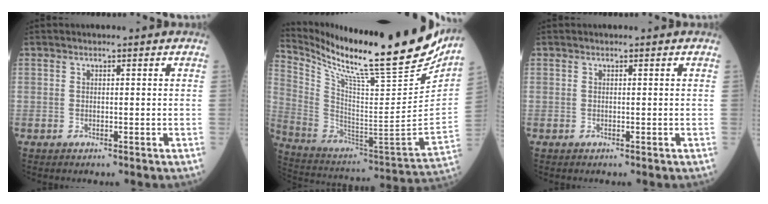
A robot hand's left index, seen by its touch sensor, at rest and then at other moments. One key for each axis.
{"total": 28.9, "fx": 24.1, "fy": 1.5, "fz": 15.9, "tx": -0.286, "ty": -0.079, "tz": 0.372}
{"total": 0.0}